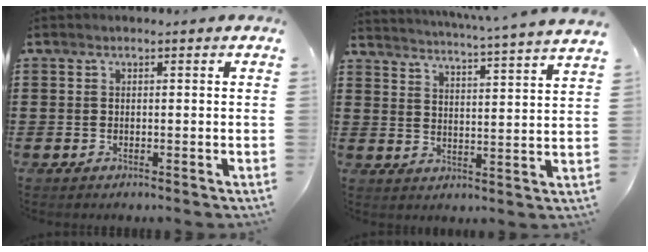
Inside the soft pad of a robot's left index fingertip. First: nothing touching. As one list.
[{"total": 4.1, "force": [3.8, -1.2, 1.2], "torque": [-0.041, -0.036, 0.058]}]